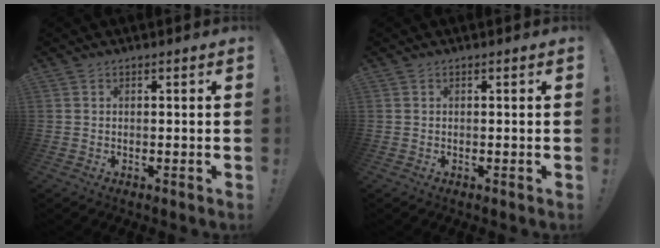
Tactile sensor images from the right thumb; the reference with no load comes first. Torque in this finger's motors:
{"motor_torque": [0.00, 0.00, -0.06, 0.03, 0.00]}